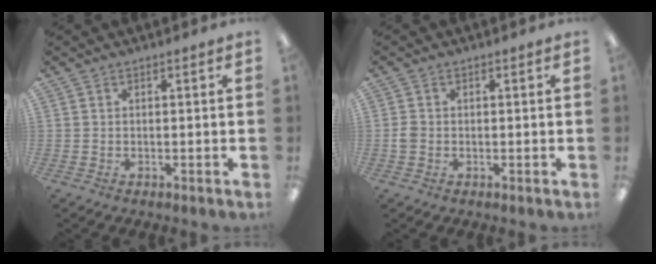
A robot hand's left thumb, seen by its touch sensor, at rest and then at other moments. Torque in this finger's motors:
{"motor_torque": [-0.20, 0.24, 0.31, -0.45, -0.01]}